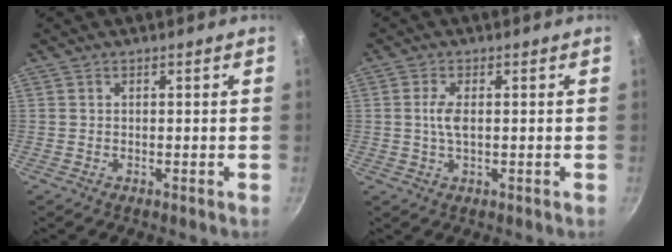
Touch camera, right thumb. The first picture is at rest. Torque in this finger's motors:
{"motor_torque": [0.36, 0.58, 0.39, 0.23, 0.22]}